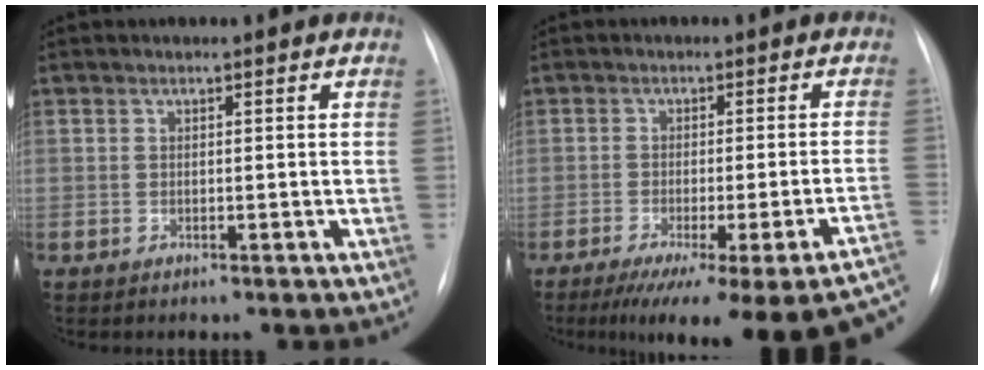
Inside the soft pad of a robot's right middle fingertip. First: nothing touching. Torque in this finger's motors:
{"motor_torque": [1.10, -1.04, 0.31, 0.10]}